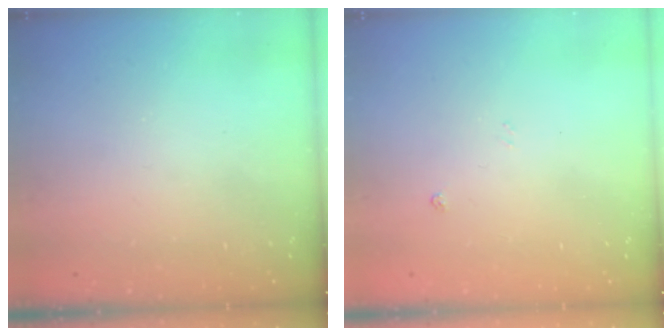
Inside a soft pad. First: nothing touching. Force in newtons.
{"total": 3.4, "press": 3.3, "slide": 0.5}